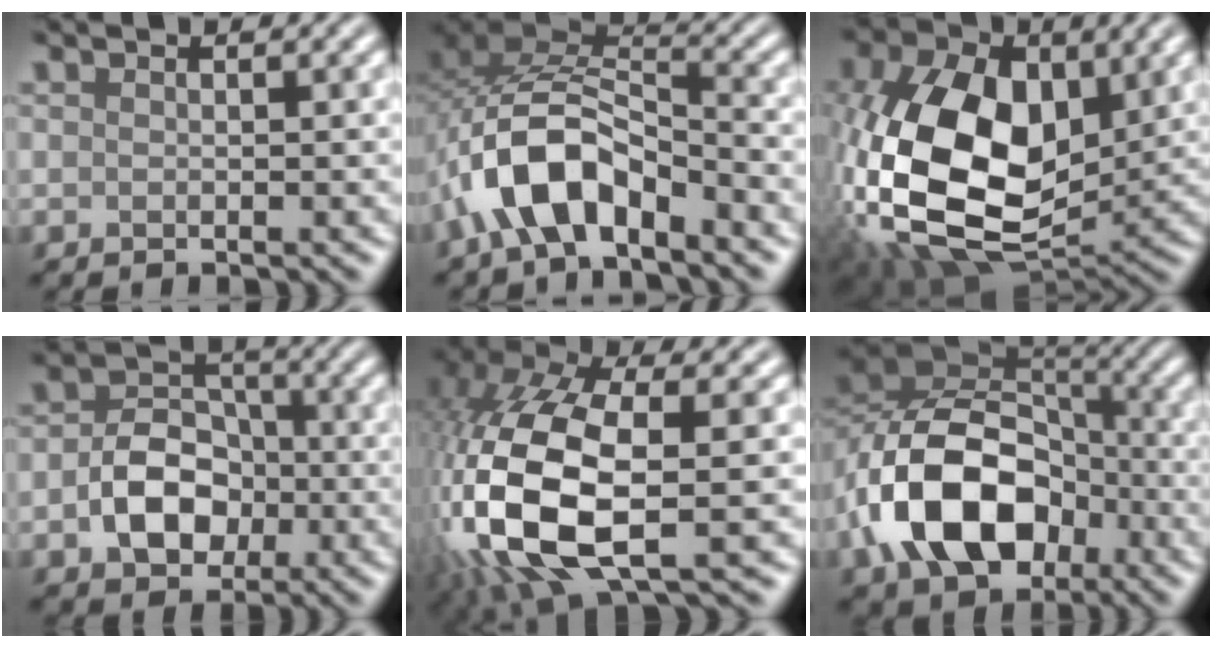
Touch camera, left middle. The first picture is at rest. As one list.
[{"total": 7.9, "force": [-3.9, 3.9, 5.6], "torque": [-0.103, 0.012, -0.077]}, {"total": 16.3, "force": [0.3, 10.8, 12.3], "torque": [-0.282, -0.011, 0.004]}, {"total": 5.8, "force": [-1.4, 4.3, 3.6], "torque": [-0.063, 0.001, -0.022]}, {"total": 14.3, "force": [-2.3, 6.7, 12.4], "torque": [-0.300, -0.002, -0.042]}, {"total": 11.9, "force": [-4.1, 7.9, 7.9], "torque": [-0.152, 0.002, -0.080]}]